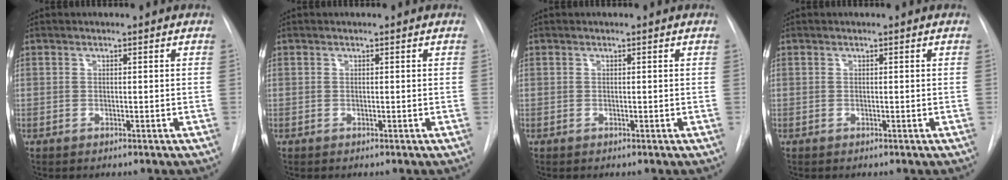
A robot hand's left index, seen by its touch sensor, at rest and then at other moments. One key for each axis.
{"total": 0.0}
{"total": 0.0}
{"total": 0.0}